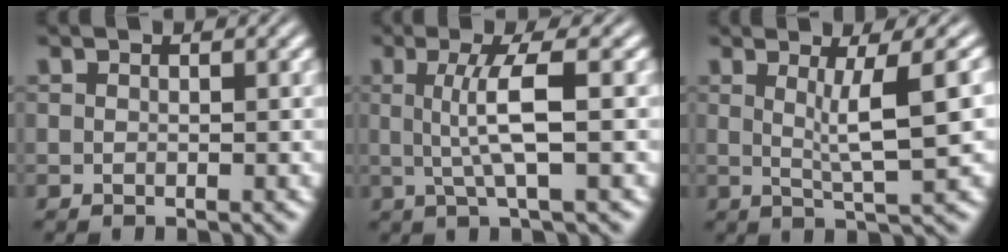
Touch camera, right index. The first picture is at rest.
{"total": 4.1, "force": [0.3, -0.8, 4.0], "torque": [-0.067, 0.000, 0.011]}
{"total": 4.1, "force": [0.9, -1.2, 3.8], "torque": [-0.052, -0.008, 0.023]}